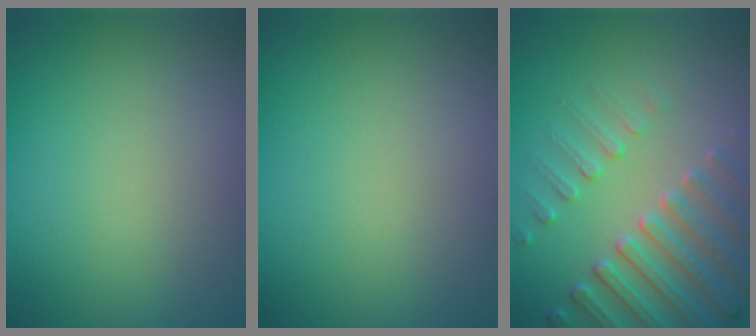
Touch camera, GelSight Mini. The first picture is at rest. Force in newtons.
{"total": 0.0}
{"total": 4.8, "press": 4.5, "slide": 1.7}